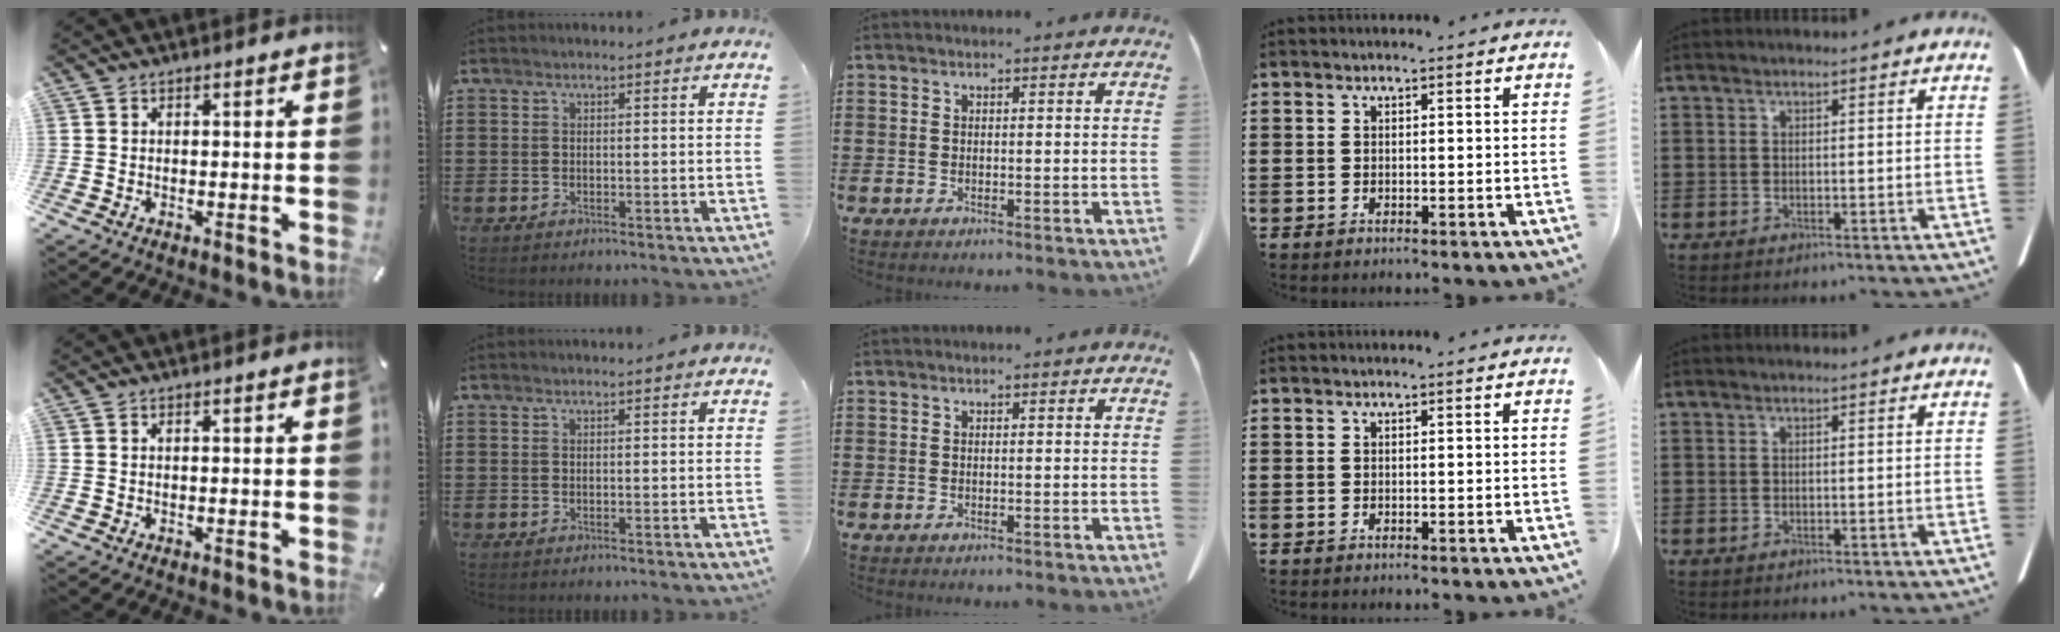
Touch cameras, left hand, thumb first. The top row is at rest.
{}